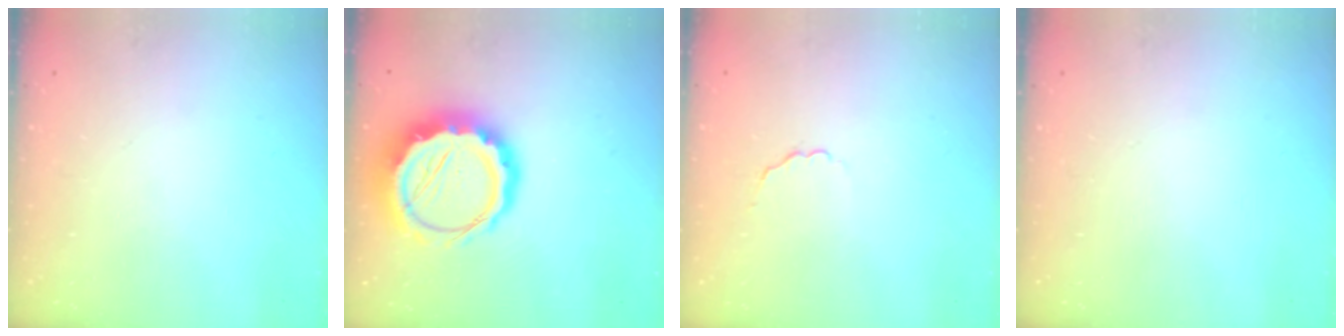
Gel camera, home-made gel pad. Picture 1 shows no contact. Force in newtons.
{"total": 14.1, "press": 13.8, "slide": 3.2}
{"total": 1.8, "press": 1.5, "slide": 1.0}
{"total": 0.0}